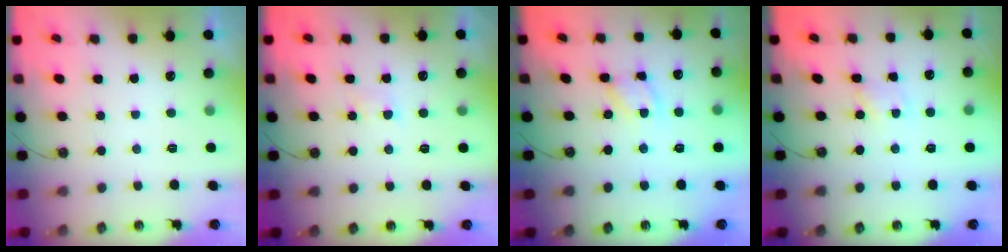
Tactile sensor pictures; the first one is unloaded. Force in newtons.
{"total": 2.8, "press": 2.7, "slide": 0.5}
{"total": 5.2, "press": 5.2, "slide": 0.5}
{"total": 1.9, "press": 1.9, "slide": 0.2}